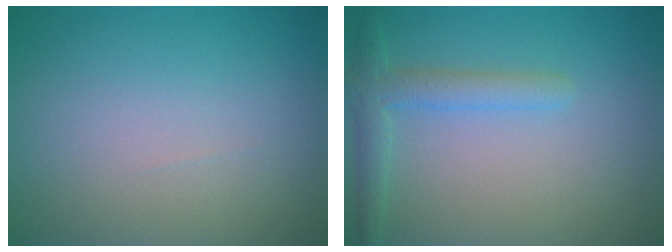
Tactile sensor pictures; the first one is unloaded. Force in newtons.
{"total": 2.6, "press": 2.6, "slide": 0.2}